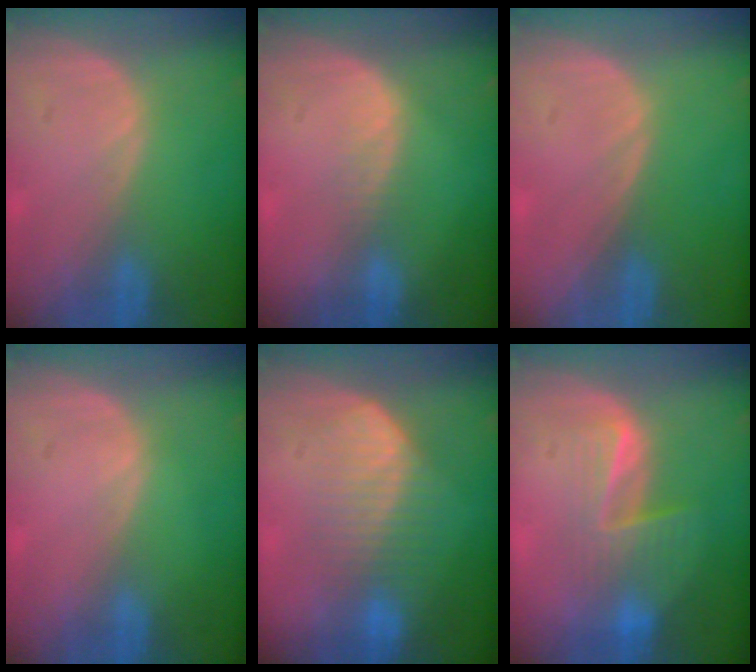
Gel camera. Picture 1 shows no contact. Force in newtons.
{"total": 1.6, "press": 1.6, "slide": 0.1}
{"total": 0.0}
{"total": 0.0}
{"total": 6.8, "press": 6.7, "slide": 1.4}
{"total": 6.9, "press": 6.4, "slide": 2.5}